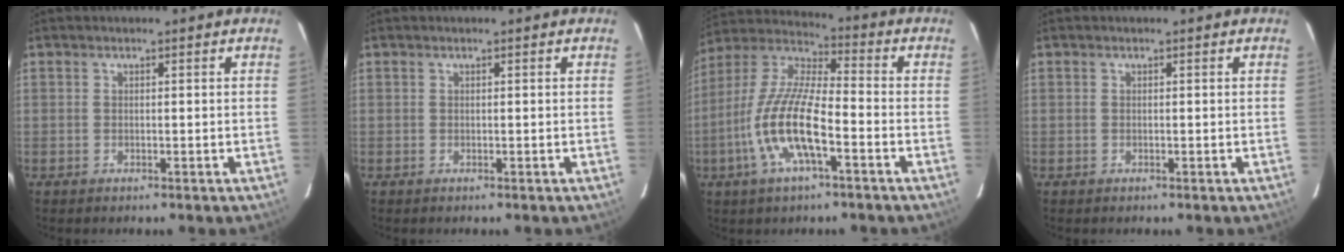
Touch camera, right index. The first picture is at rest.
{"total": 0.0}
{"total": 14.7, "force": [-5.6, 4.0, 13.0], "torque": [-0.269, -0.007, -0.112]}
{"total": 0.0}